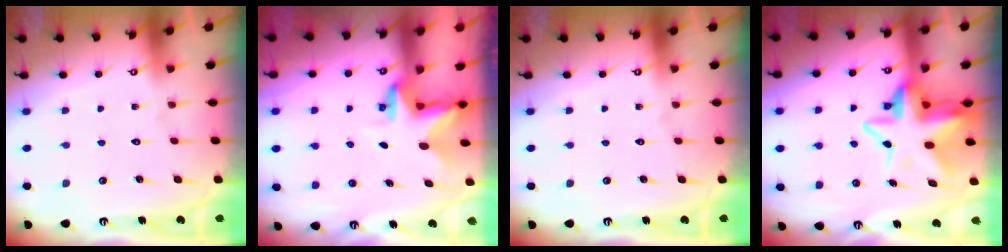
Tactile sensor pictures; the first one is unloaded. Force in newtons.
{"total": 2.8, "press": 2.8, "slide": 0.3}
{"total": 0.0}
{"total": 11.4, "press": 11.3, "slide": 1.6}